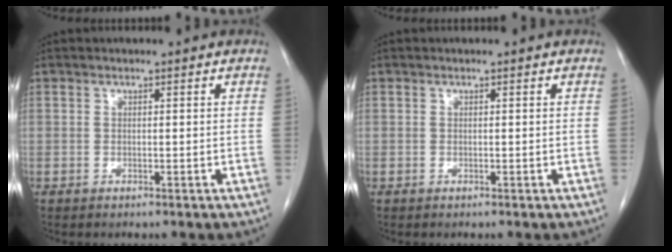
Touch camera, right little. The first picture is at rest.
{"total": 0.0}